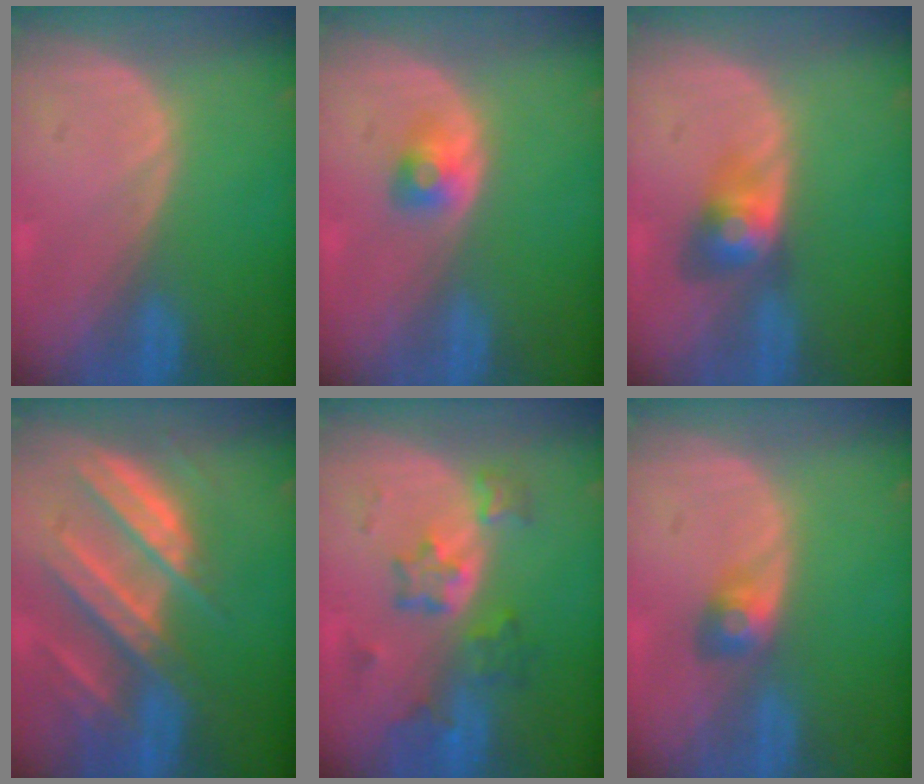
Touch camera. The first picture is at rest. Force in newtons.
{"total": 2.5, "press": 2.3, "slide": 0.9}
{"total": 4.0, "press": 4.0, "slide": 0.3}
{"total": 10.1, "press": 9.0, "slide": 4.7}
{"total": 7.2, "press": 6.5, "slide": 3.1}
{"total": 3.0, "press": 2.6, "slide": 1.4}